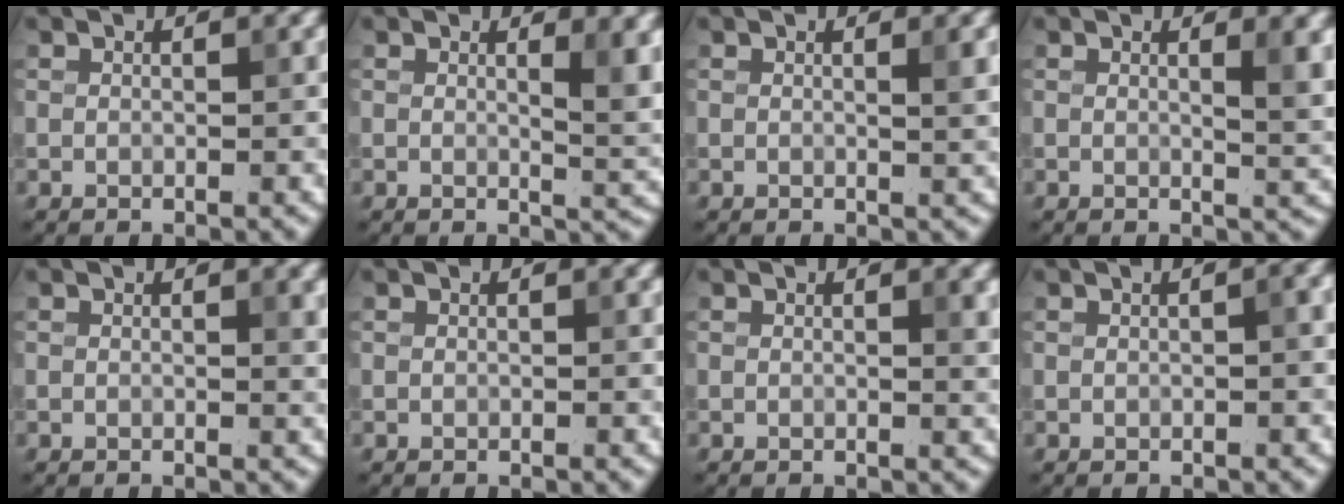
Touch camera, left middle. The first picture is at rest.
{"total": 4.2, "force": [1.3, 1.4, 3.8], "torque": [-0.038, -0.004, 0.020]}
{"total": 1.7, "force": [0.4, 0.5, 1.6], "torque": [-0.016, -0.001, 0.003]}
{"total": 3.5, "force": [1.0, 1.0, 3.2], "torque": [-0.031, -0.004, 0.014]}
{"total": 1.3, "force": [0.5, 0.4, 1.1], "torque": [-0.009, 0.000, 0.005]}
{"total": 0.0}
{"total": 1.7, "force": [0.5, 0.5, 1.5], "torque": [-0.013, 0.000, 0.004]}
{"total": 1.8, "force": [0.1, 0.5, 1.7], "torque": [-0.019, 0.007, 0.002]}